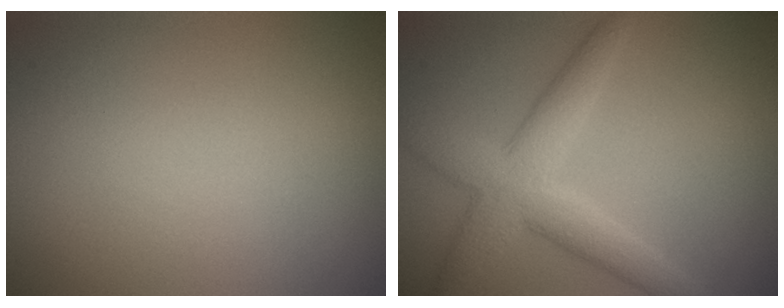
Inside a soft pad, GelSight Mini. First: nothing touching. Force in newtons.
{"total": 4.9, "press": 4.9, "slide": 0.1}